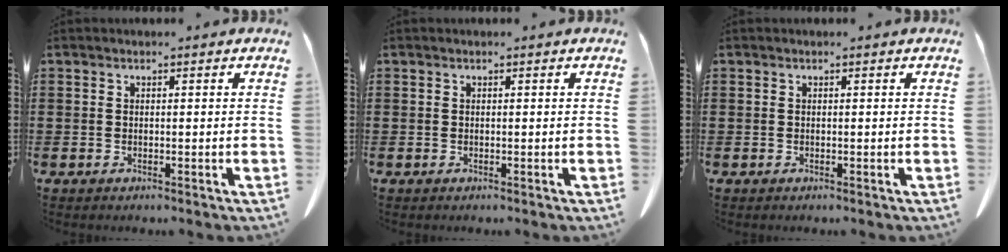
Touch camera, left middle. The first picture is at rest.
{"total": 0.0}
{"total": 0.0}